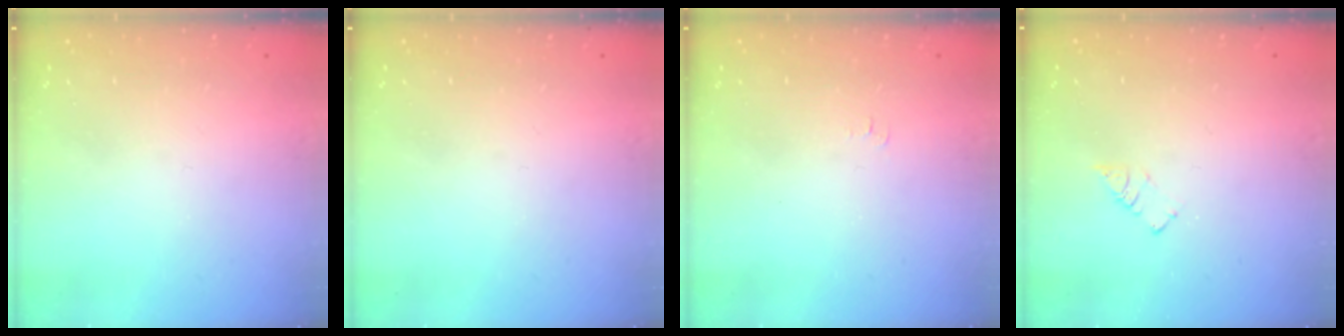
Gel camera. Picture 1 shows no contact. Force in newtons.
{"total": 0.0}
{"total": 4.3, "press": 4.2, "slide": 0.6}
{"total": 2.6, "press": 2.6, "slide": 0.3}